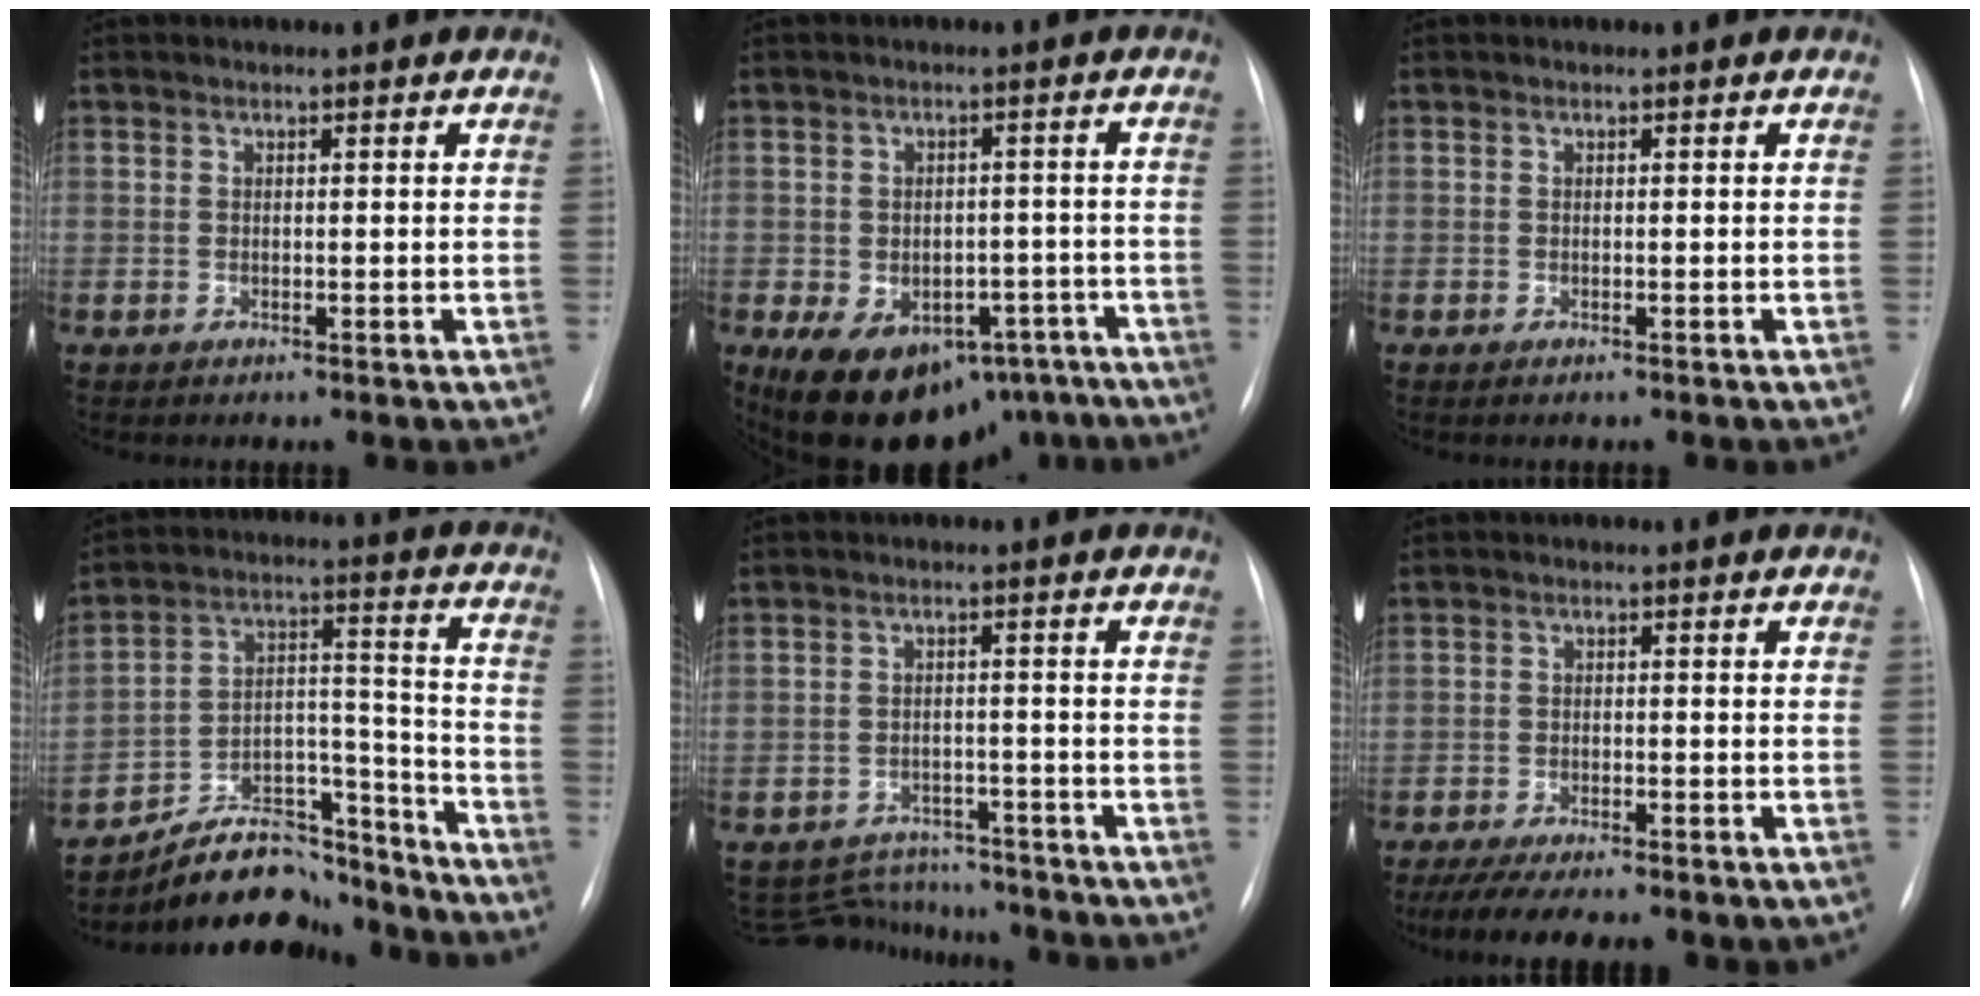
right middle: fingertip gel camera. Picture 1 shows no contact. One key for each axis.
{"total": 16.7, "fx": -10.9, "fy": 10.0, "fz": 7.7, "tx": -0.123, "ty": 0.012, "tz": -0.133}
{"total": 0.8, "fx": -0.6, "fy": 0.1, "fz": 0.4, "tx": -0.009, "ty": -0.002, "tz": -0.007}
{"total": 15.3, "fx": -14.2, "fy": 4.9, "fz": 3.0, "tx": -0.032, "ty": 0.062, "tz": -0.224}
{"total": 8.2, "fx": -7.8, "fy": 2.4, "fz": -0.3, "tx": 0.007, "ty": 0.016, "tz": -0.111}
{"total": 10.8, "fx": -8.2, "fy": 3.1, "fz": 6.3, "tx": -0.096, "ty": -0.008, "tz": -0.117}